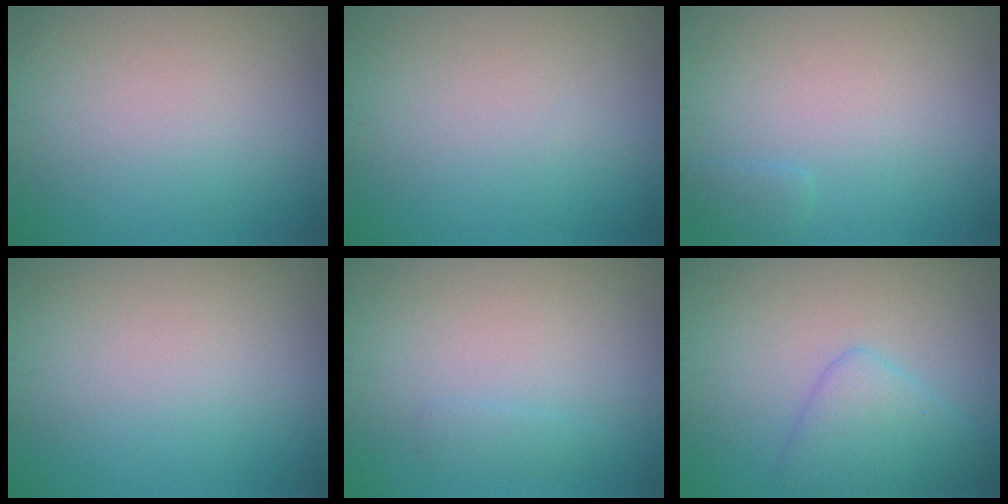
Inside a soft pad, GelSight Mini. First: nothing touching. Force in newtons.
{"total": 0.0}
{"total": 0.9, "press": 0.9, "slide": 0.1}
{"total": 0.0}
{"total": 0.8, "press": 0.8, "slide": 0.0}
{"total": 3.3, "press": 3.3, "slide": 0.2}